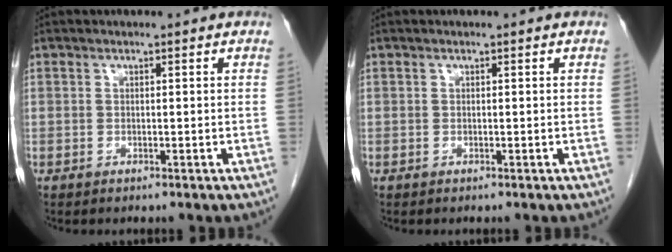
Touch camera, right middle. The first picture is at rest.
{"total": 0.0}